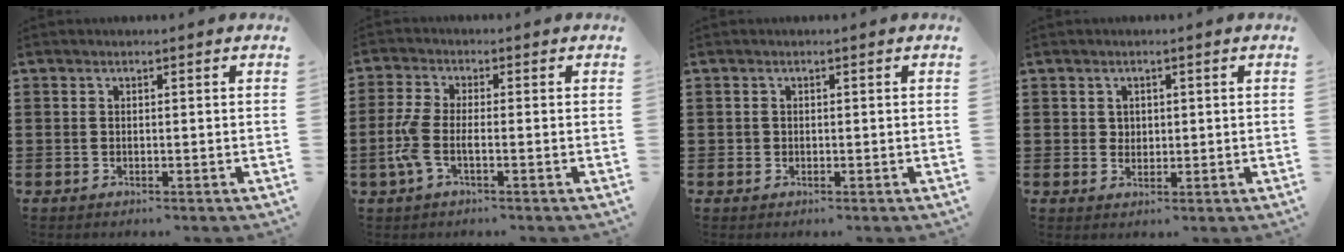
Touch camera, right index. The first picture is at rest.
{"total": 4.2, "force": [-1.5, 1.4, 3.7], "torque": [-0.092, -0.006, -0.034]}
{"total": 0.6, "force": [0.0, 0.6, 0.1], "torque": [-0.003, 0.005, -0.002]}
{"total": 1.6, "force": [0.7, 1.4, 0.3], "torque": [-0.011, 0.008, 0.012]}